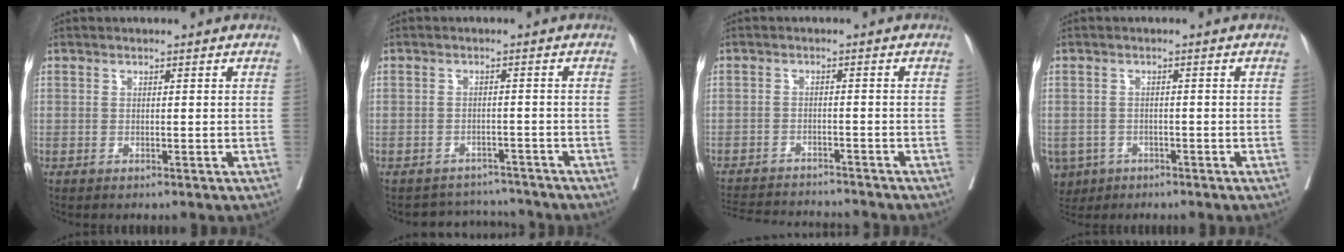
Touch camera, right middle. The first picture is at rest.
{"total": 5.2, "force": [-4.9, 1.3, -1.1], "torque": [0.016, 0.020, -0.066]}
{"total": 11.9, "force": [-11.3, 1.5, 3.2], "torque": [-0.057, -0.001, -0.159]}
{"total": 5.8, "force": [-3.3, 4.7, 1.2], "torque": [-0.029, 0.002, -0.050]}